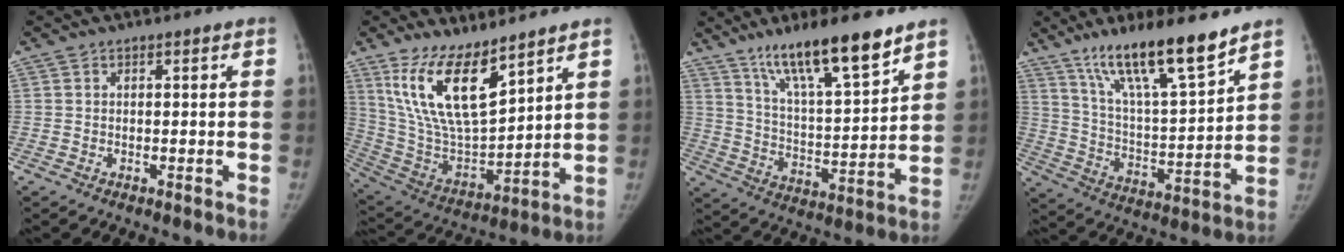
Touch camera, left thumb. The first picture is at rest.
{"total": 16.6, "force": [10.4, 5.7, 11.6], "torque": [-0.198, -0.064, 0.219]}
{"total": 16.8, "force": [11.8, 3.1, 11.5], "torque": [-0.176, -0.065, 0.211]}
{"total": 17.4, "force": [12.5, 2.8, 11.8], "torque": [-0.182, -0.072, 0.227]}